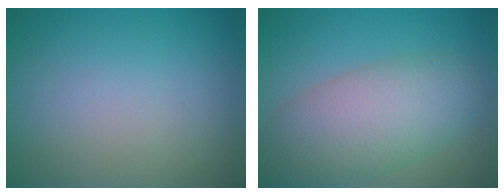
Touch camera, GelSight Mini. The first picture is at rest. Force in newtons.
{"total": 7.0, "press": 7.0, "slide": 0.4}